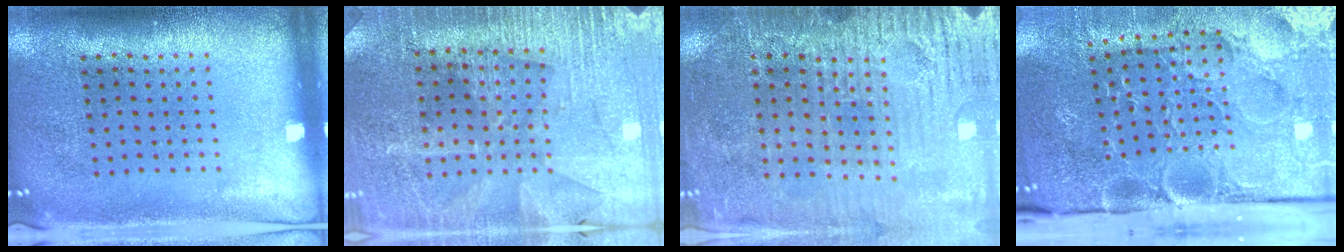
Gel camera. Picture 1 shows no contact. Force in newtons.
{"total": 3.1, "press": 3.0, "slide": 0.5}
{"total": 3.5, "press": 3.4, "slide": 0.8}
{"total": 4.4, "press": 3.8, "slide": 2.1}